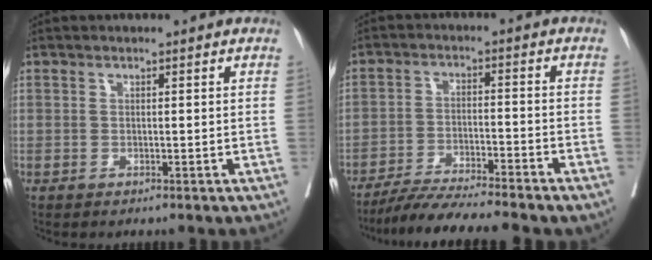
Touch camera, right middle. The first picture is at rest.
{"total": 9.7, "force": [-8.6, -1.0, 4.3], "torque": [-0.063, -0.020, -0.147]}